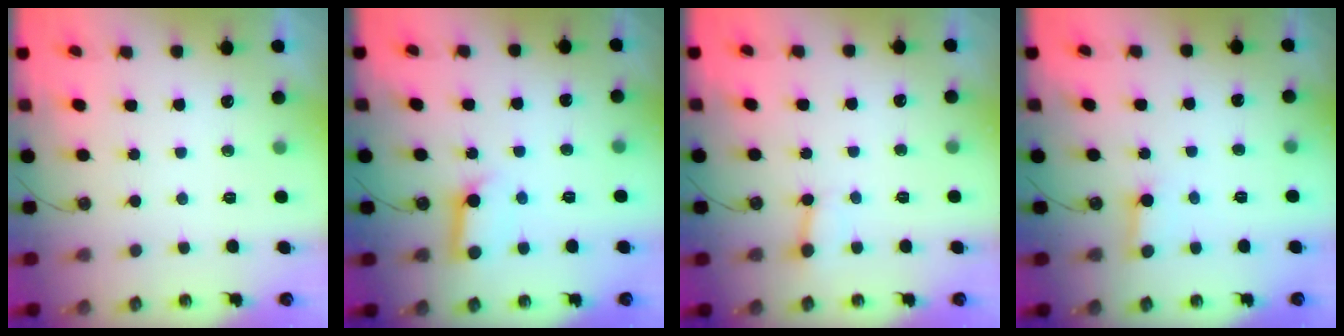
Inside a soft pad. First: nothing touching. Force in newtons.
{"total": 9.0, "press": 8.9, "slide": 1.1}
{"total": 2.5, "press": 2.5, "slide": 0.4}
{"total": 2.7, "press": 2.7, "slide": 0.1}